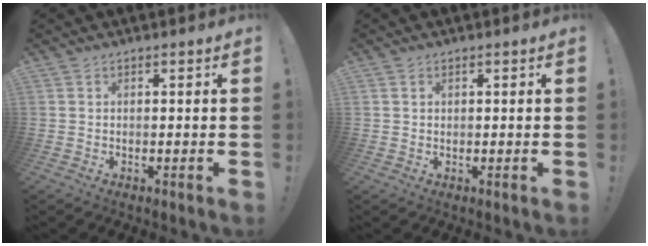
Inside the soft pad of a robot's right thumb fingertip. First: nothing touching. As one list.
[{"total": 1.0, "force": [0.6, 0.8, 0.3], "torque": [-0.005, 0.002, 0.011]}]